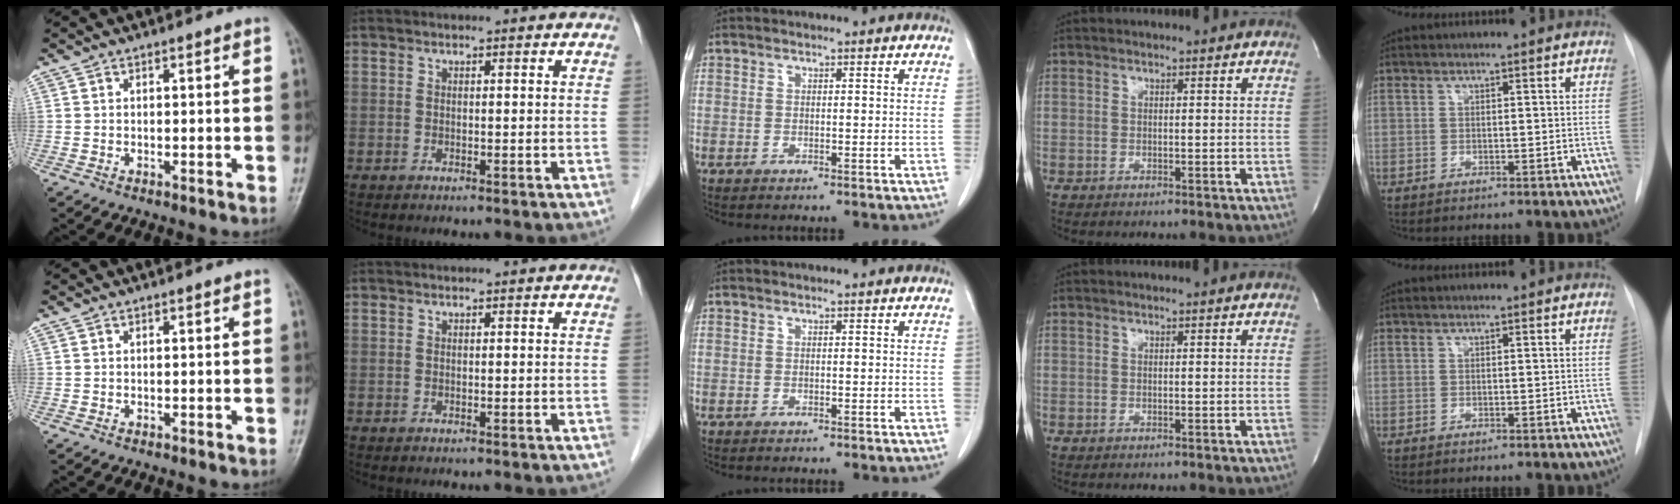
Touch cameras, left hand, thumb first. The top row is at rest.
{}